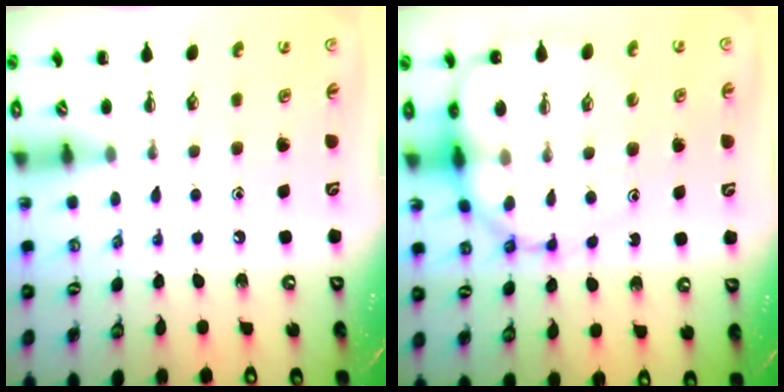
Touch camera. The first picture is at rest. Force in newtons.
{"total": 12.7, "press": 12.3, "slide": 3.2}